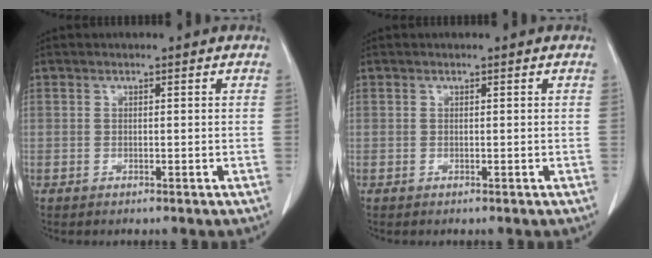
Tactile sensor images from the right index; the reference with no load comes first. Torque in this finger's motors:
{"motor_torque": [-0.02, 0.08, 0.06, -0.01]}